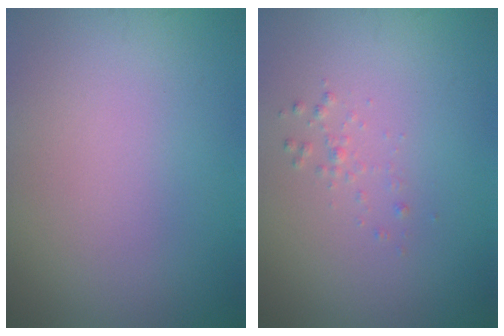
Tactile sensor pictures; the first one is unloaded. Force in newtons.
{"total": 0.7, "press": 0.7, "slide": 0.1}